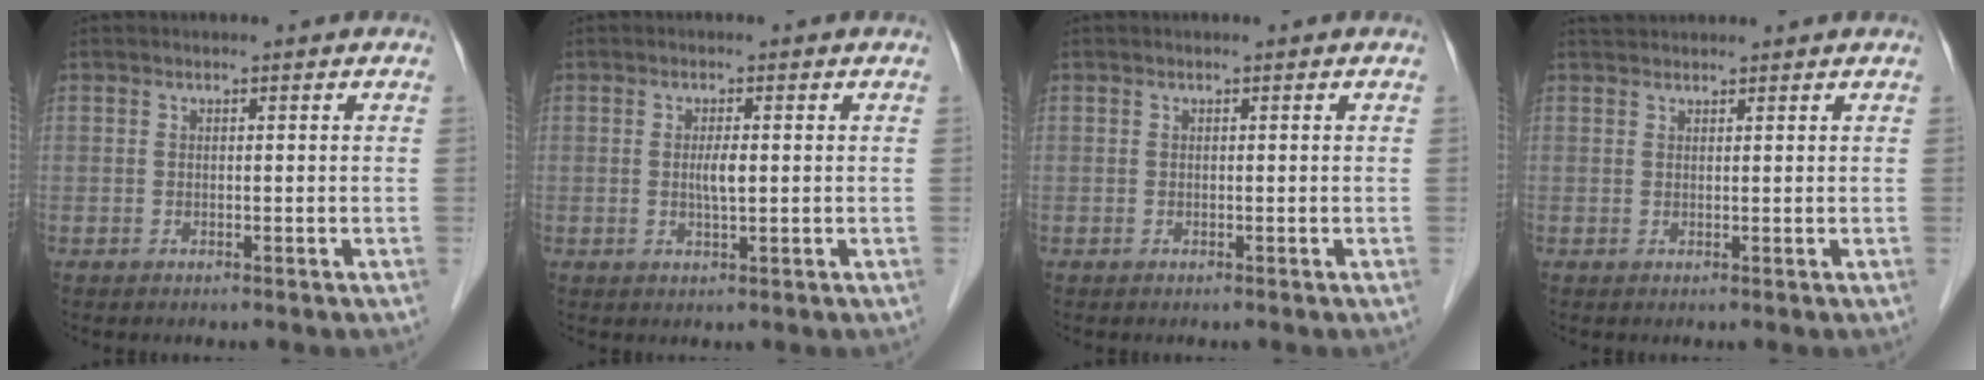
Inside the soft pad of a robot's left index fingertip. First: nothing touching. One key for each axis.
{"total": 2.2, "fx": 0.0, "fy": 0.3, "fz": 2.2, "tx": -0.044, "ty": -0.004, "tz": 0.001}
{"total": 0.0}
{"total": 2.2, "fx": 2.2, "fy": 0.3, "fz": 0.3, "tx": -0.008, "ty": 0.025, "tz": 0.041}